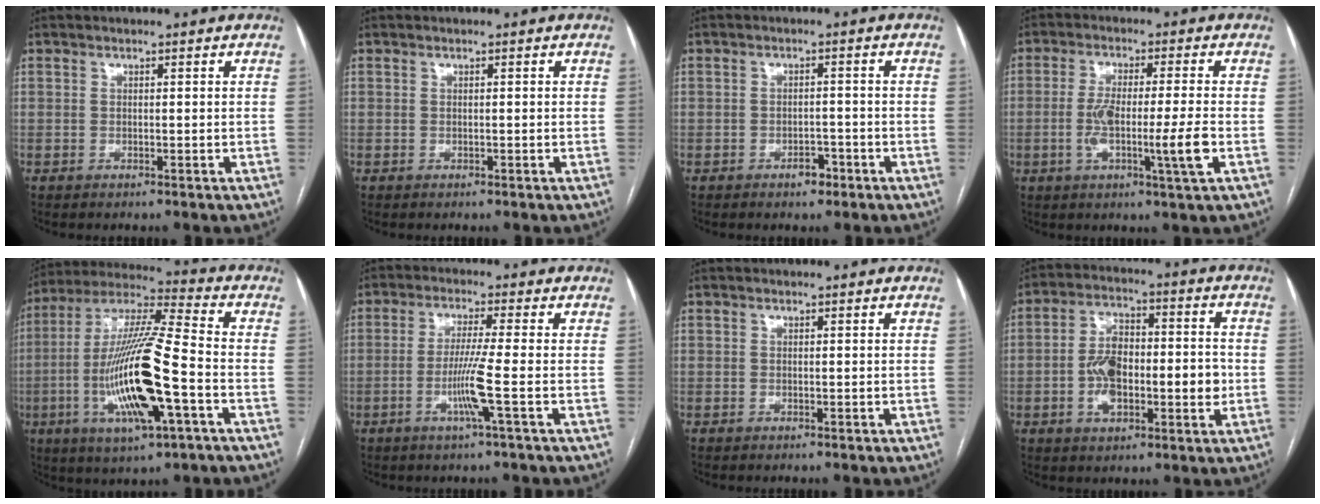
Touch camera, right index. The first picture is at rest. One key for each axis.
{"total": 0.0}
{"total": 2.5, "fx": -1.6, "fy": 1.4, "fz": 1.2, "tx": -0.010, "ty": 0.006, "tz": -0.019}
{"total": 9.2, "fx": -2.1, "fy": 0.1, "fz": 8.9, "tx": -0.162, "ty": -0.008, "tz": -0.040}
{"total": 19.3, "fx": -5.1, "fy": 2.3, "fz": 18.5, "tx": -0.378, "ty": -0.011, "tz": -0.089}
{"total": 6.2, "fx": -1.9, "fy": -1.3, "fz": 5.8, "tx": -0.112, "ty": -0.013, "tz": -0.040}
{"total": 0.0}
{"total": 11.6, "fx": -1.8, "fy": 5.3, "fz": 10.2, "tx": -0.180, "ty": 0.026, "tz": -0.027}